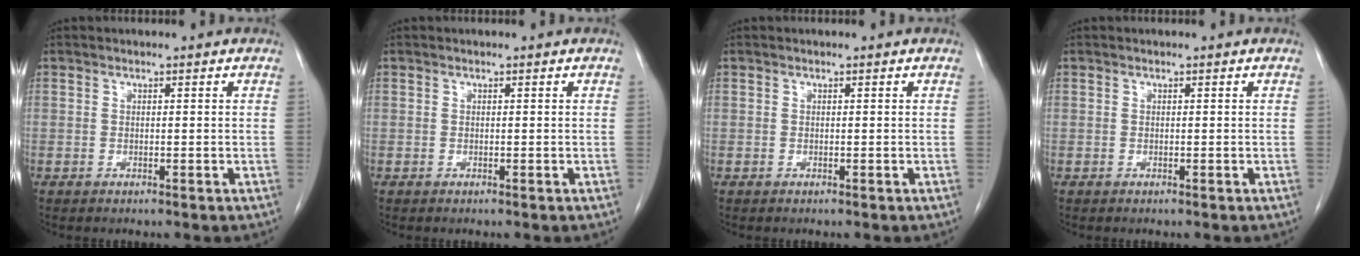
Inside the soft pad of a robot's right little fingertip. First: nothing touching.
{"total": 0.0}
{"total": 0.0}
{"total": 0.0}